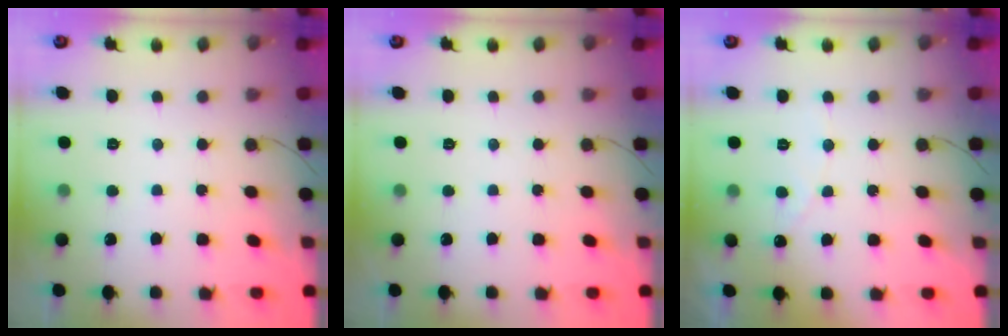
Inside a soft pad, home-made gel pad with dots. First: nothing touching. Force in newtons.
{"total": 0.0}
{"total": 2.8, "press": 2.8, "slide": 0.1}